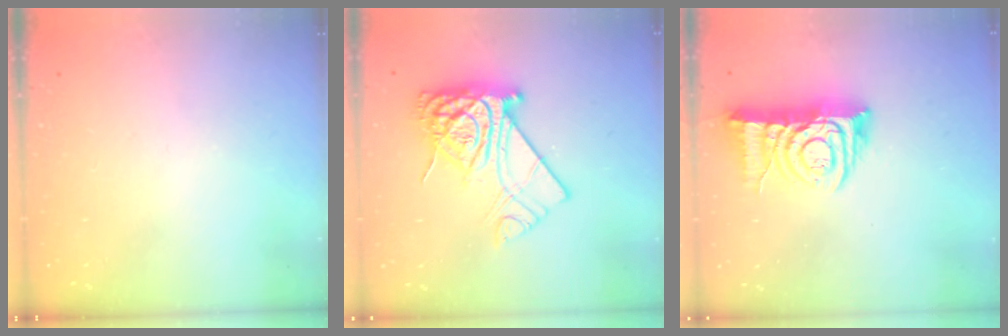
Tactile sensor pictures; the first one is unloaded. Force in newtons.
{"total": 14.7, "press": 14.7, "slide": 1.5}
{"total": 10.3, "press": 10.2, "slide": 1.1}